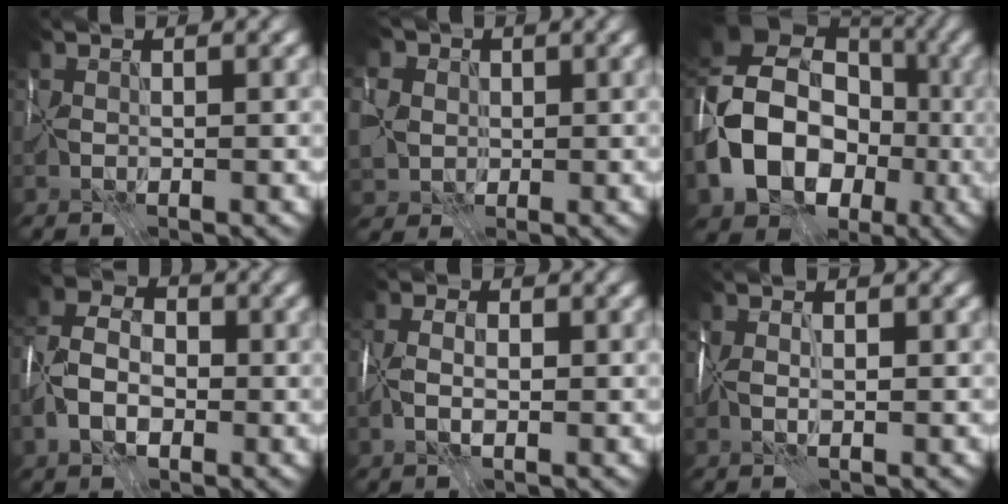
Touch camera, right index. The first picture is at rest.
{"total": 8.6, "force": [1.5, 7.5, 3.9], "torque": [-0.094, 0.023, 0.000]}
{"total": 15.3, "force": [-3.3, 11.8, 9.3], "torque": [-0.188, -0.003, -0.067]}
{"total": 6.6, "force": [-1.8, 4.6, 4.4], "torque": [-0.095, 0.006, -0.048]}
{"total": 3.9, "force": [-0.3, 2.4, 3.0], "torque": [-0.062, 0.009, -0.013]}
{"total": 2.6, "force": [0.2, 1.3, 2.3], "torque": [-0.044, -0.002, 0.004]}